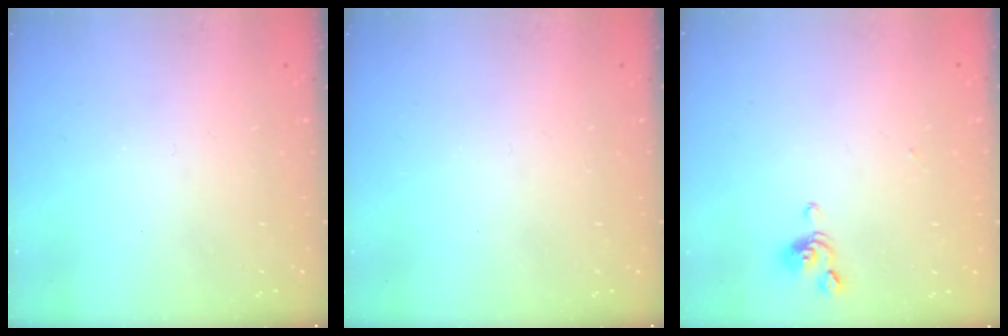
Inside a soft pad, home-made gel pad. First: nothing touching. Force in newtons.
{"total": 0.0}
{"total": 0.8, "press": 0.6, "slide": 0.5}